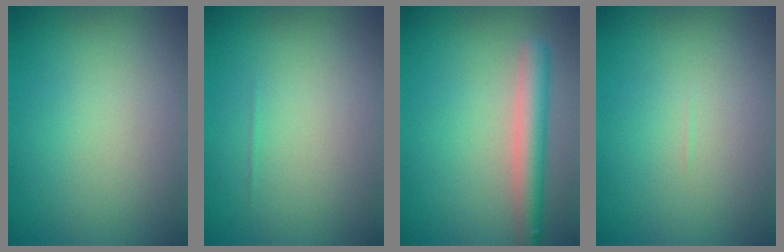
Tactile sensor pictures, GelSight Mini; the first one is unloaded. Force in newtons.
{"total": 0.0}
{"total": 3.8, "press": 3.8, "slide": 0.3}
{"total": 0.0}